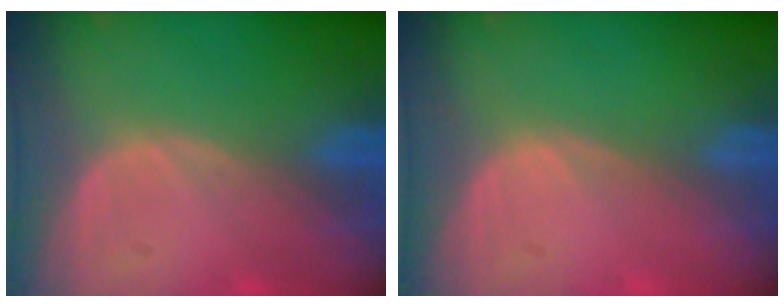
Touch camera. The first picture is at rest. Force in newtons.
{"total": 0.0}